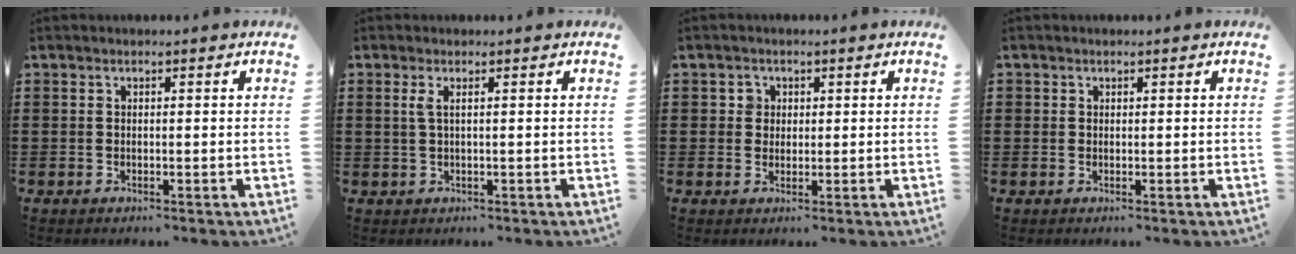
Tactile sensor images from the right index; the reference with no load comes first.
{"total": 1.5, "force": [0.3, 0.0, 1.4], "torque": [-0.030, -0.004, 0.006]}
{"total": 2.1, "force": [0.5, 2.0, 0.5], "torque": [-0.018, 0.010, 0.007]}
{"total": 0.6, "force": [0.2, 0.5, 0.0], "torque": [-0.002, 0.002, 0.003]}